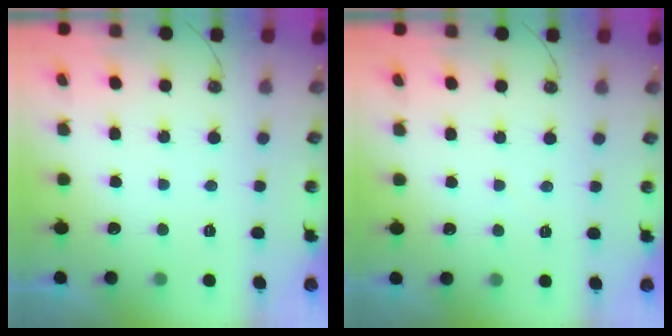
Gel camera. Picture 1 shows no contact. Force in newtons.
{"total": 3.3, "press": 3.2, "slide": 0.5}